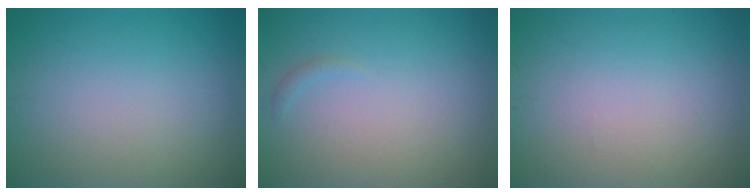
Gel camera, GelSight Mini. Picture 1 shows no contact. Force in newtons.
{"total": 0.6, "press": 0.6, "slide": 0.1}
{"total": 0.0}